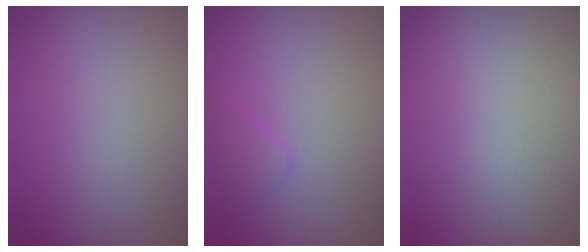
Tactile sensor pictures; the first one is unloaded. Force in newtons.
{"total": 1.3, "press": 1.3, "slide": 0.1}
{"total": 0.0}